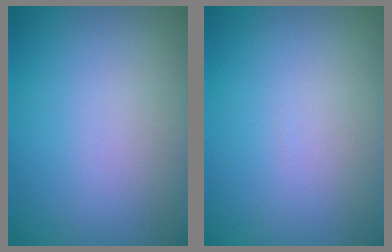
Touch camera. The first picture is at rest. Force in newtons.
{"total": 0.0}